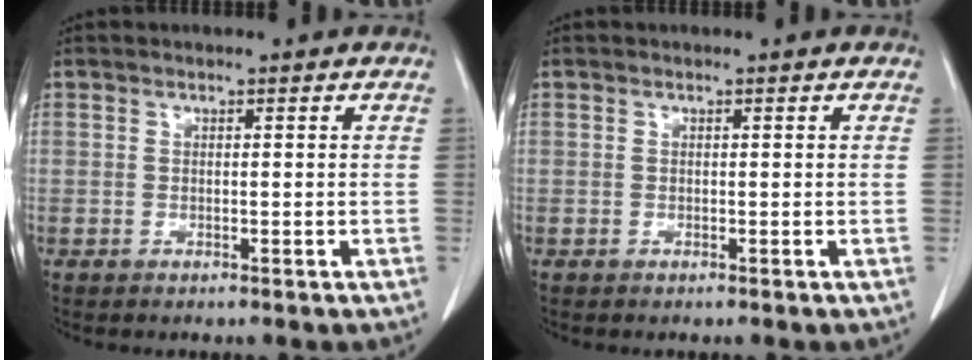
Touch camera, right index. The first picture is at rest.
{"total": 0.0}